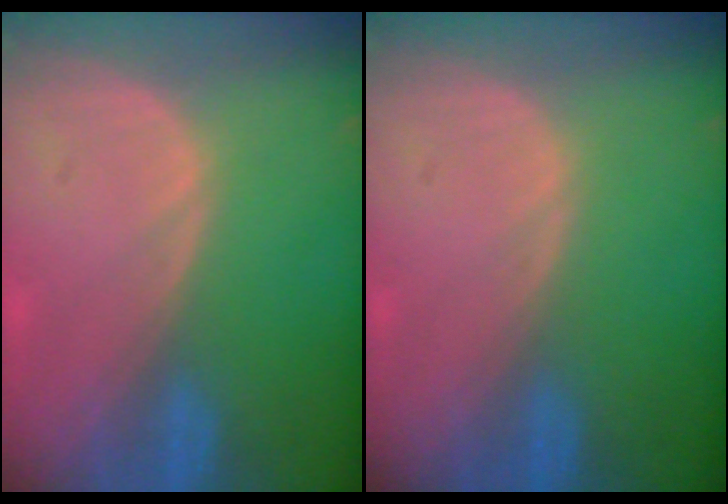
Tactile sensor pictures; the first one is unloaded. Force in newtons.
{"total": 0.0}